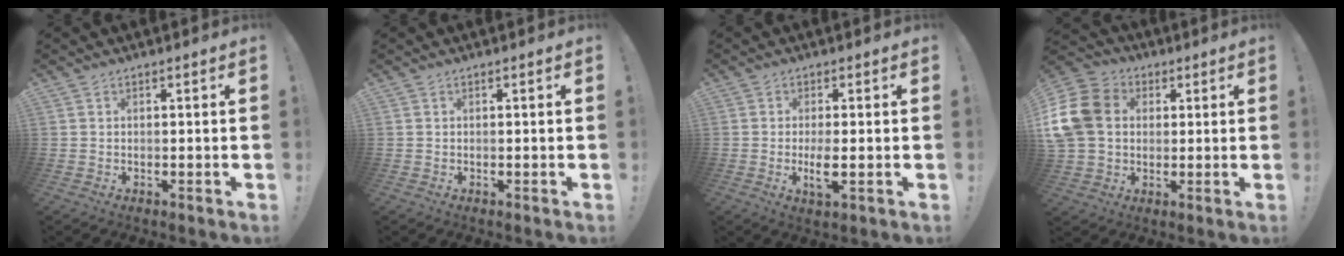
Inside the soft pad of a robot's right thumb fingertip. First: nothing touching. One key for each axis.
{"total": 0.0}
{"total": 5.0, "fx": -1.0, "fy": 1.0, "fz": 4.8, "tx": -0.095, "ty": -0.014, "tz": -0.019}
{"total": 16.7, "fx": 2.3, "fy": 13.2, "fz": 10.0, "tx": -0.200, "ty": 0.009, "tz": 0.047}